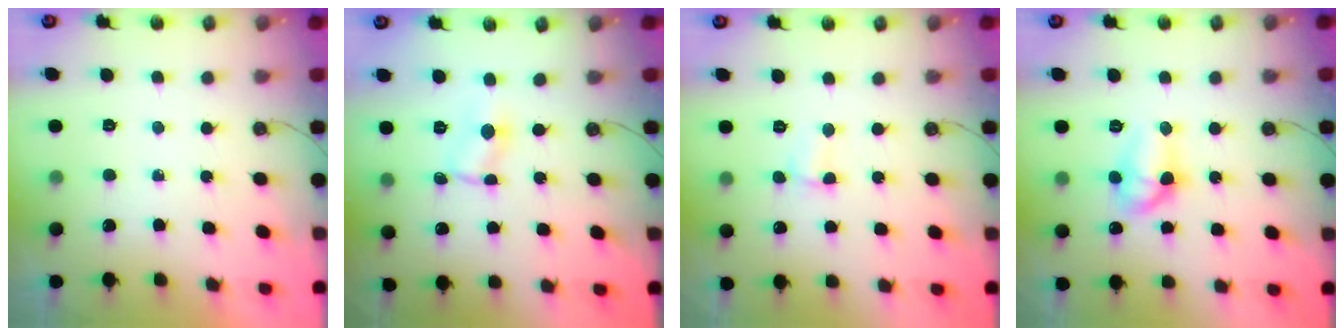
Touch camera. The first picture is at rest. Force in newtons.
{"total": 1.2, "press": 1.2, "slide": 0.2}
{"total": 1.8, "press": 1.7, "slide": 0.5}
{"total": 9.8, "press": 9.8, "slide": 0.7}